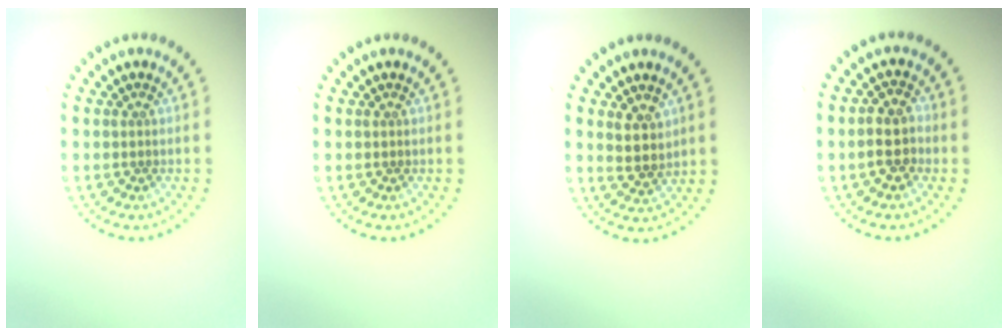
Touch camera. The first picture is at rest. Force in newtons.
{"total": 0.0}
{"total": 2.9, "press": 2.6, "slide": 1.2}
{"total": 2.9, "press": 2.7, "slide": 0.9}